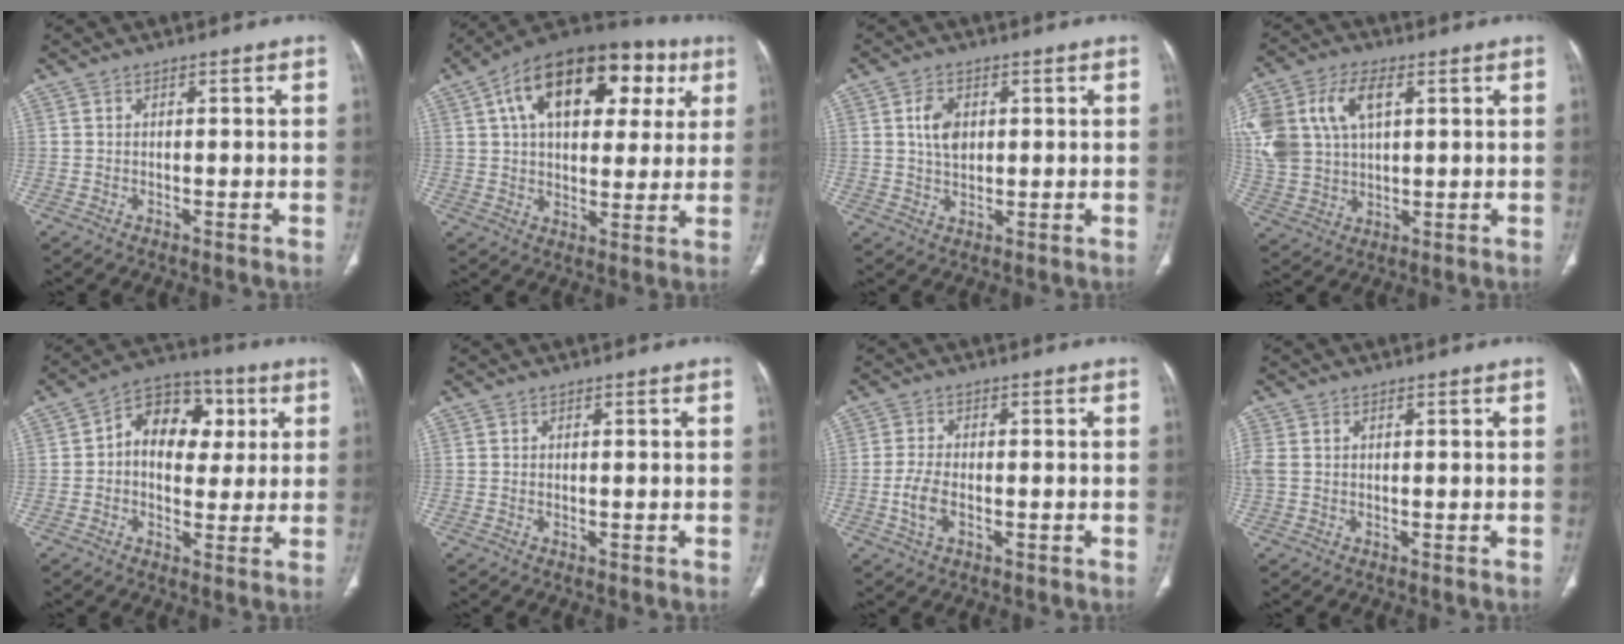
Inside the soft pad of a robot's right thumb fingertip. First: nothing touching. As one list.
[{"total": 24.2, "force": [8.8, 13.8, 17.8], "torque": [-0.236, 0.024, 0.128]}, {"total": 5.4, "force": [1.2, 3.7, 3.8], "torque": [-0.060, -0.006, 0.022]}, {"total": 19.2, "force": [5.7, 12.3, 13.6], "torque": [-0.320, 0.019, 0.111]}, {"total": 13.0, "force": [2.4, 9.3, 8.7], "torque": [-0.082, 0.014, 0.027]}, {"total": 0.0}, {"total": 4.8, "force": [-1.3, 2.6, 3.9], "torque": [-0.084, 0.007, -0.025]}, {"total": 3.1, "force": [0.3, 2.2, 2.1], "torque": [-0.076, 0.015, 0.011]}]